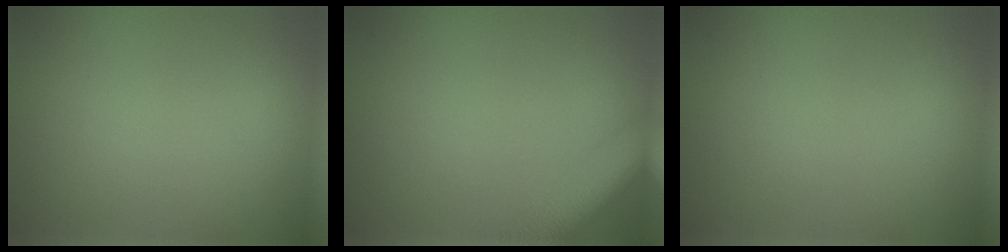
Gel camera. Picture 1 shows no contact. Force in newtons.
{"total": 6.7, "press": 6.7, "slide": 0.4}
{"total": 0.0}